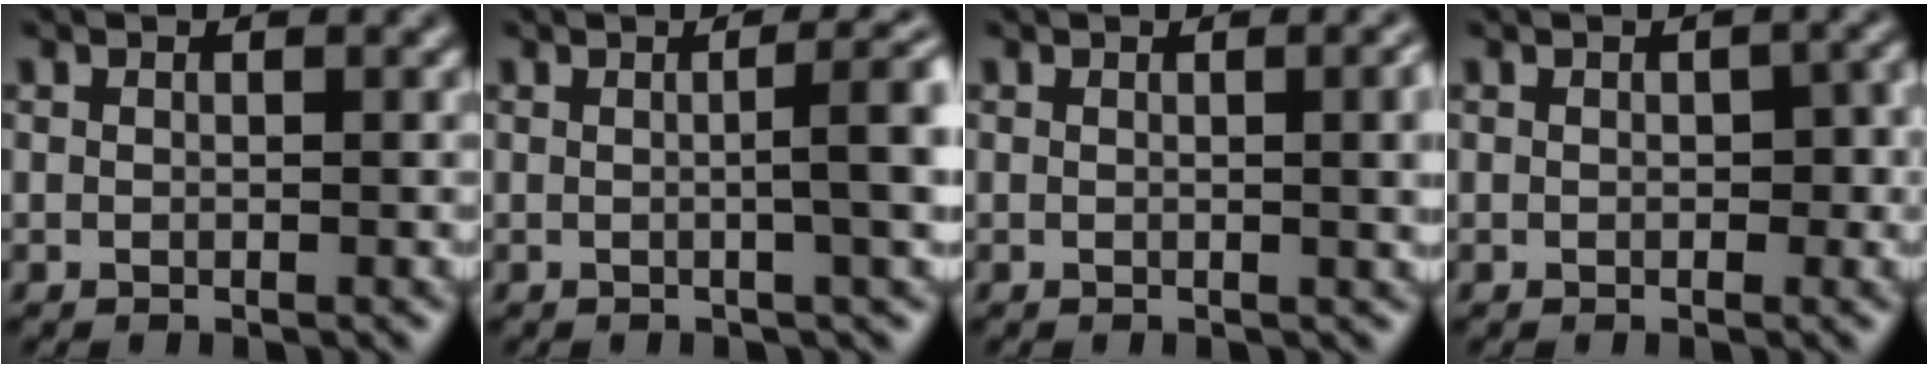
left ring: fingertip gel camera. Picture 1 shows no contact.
{"total": 5.2, "force": [0.3, 1.4, 5.0], "torque": [-0.052, 0.016, 0.004]}
{"total": 3.1, "force": [0.3, 1.0, 2.9], "torque": [-0.027, 0.005, 0.001]}
{"total": 2.2, "force": [0.0, 1.3, 1.8], "torque": [-0.022, -0.001, 0.000]}